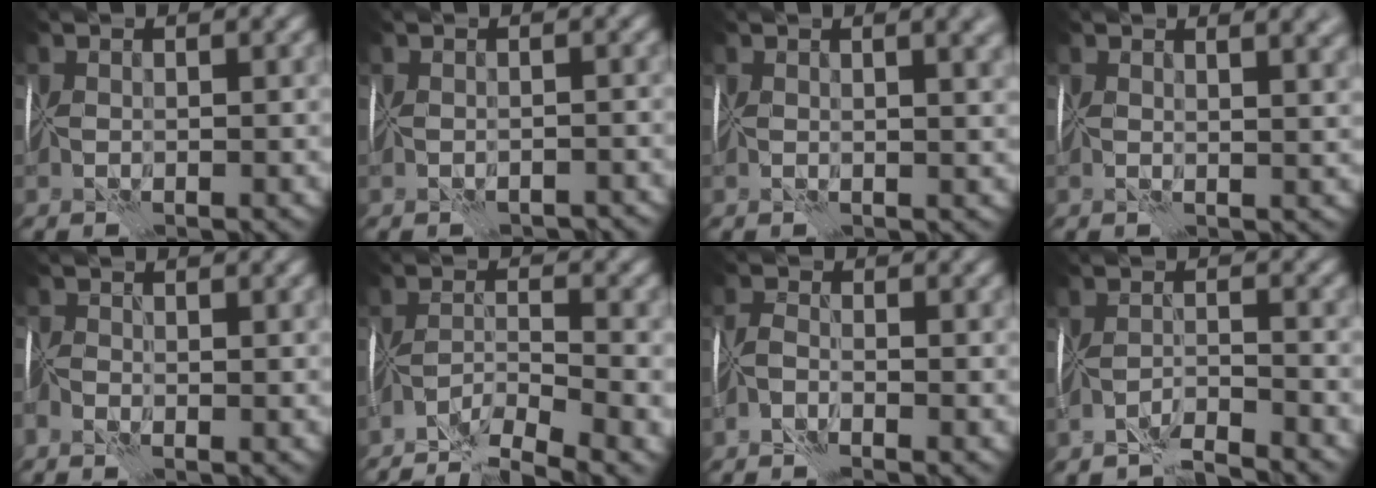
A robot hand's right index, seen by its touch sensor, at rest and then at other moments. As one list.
[{"total": 3.7, "force": [-2.9, 1.8, 1.2], "torque": [-0.005, -0.010, -0.041]}, {"total": 3.8, "force": [1.8, 1.1, 3.2], "torque": [-0.035, 0.000, 0.035]}, {"total": 3.5, "force": [2.3, 0.9, 2.5], "torque": [-0.022, 0.001, 0.037]}, {"total": 2.2, "force": [-1.6, 0.8, 1.2], "torque": [-0.028, -0.004, -0.035]}, {"total": 5.8, "force": [-5.2, -0.7, 2.5], "torque": [-0.027, -0.011, -0.096]}, {"total": 2.1, "force": [-1.7, -1.1, -0.4], "torque": [0.013, 0.001, -0.040]}, {"total": 4.0, "force": [-3.8, -1.2, 0.0], "torque": [0.009, -0.010, -0.069]}]